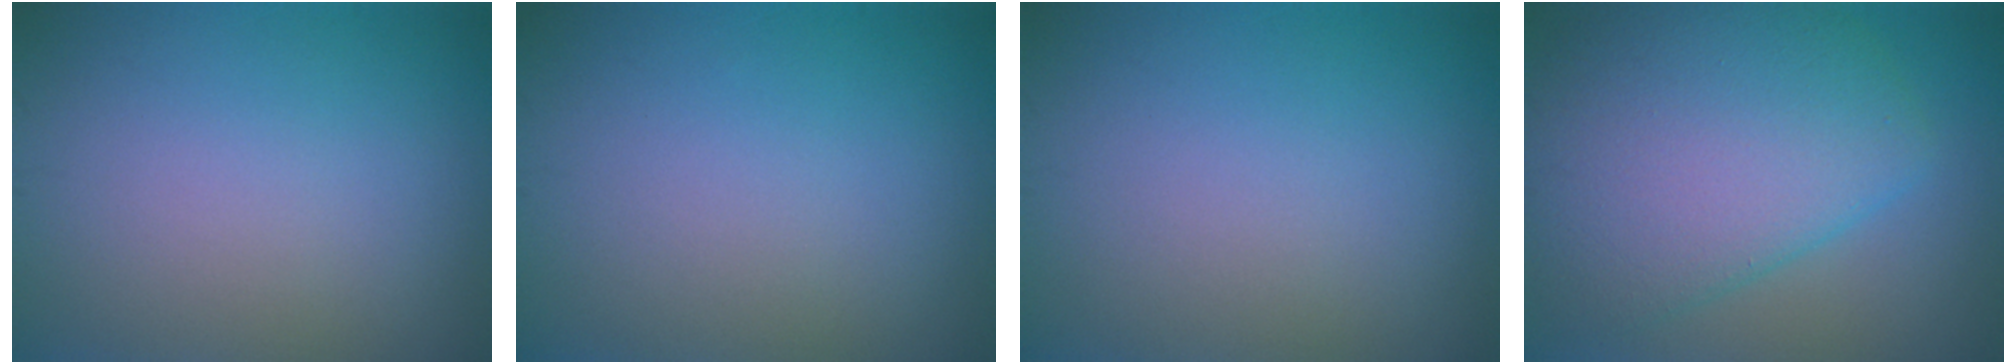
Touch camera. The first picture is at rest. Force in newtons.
{"total": 0.0}
{"total": 0.0}
{"total": 8.8, "press": 8.8, "slide": 0.1}